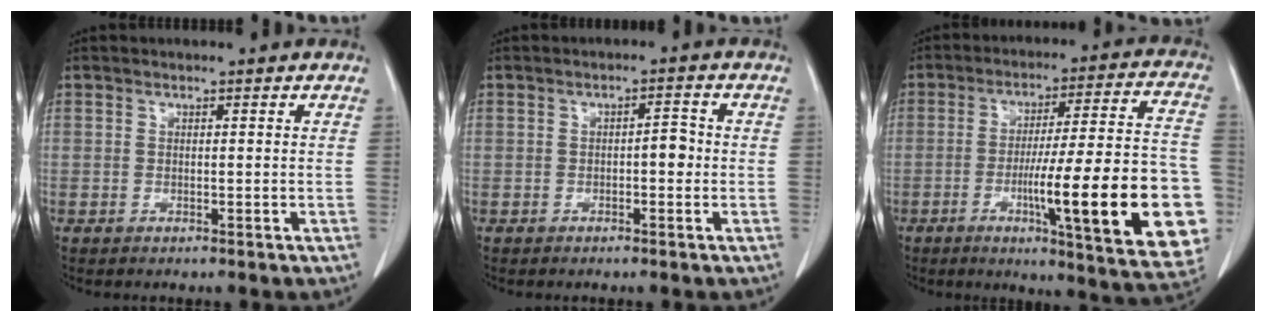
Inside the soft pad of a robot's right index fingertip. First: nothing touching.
{"total": 2.3, "force": [-0.4, 0.9, 2.0], "torque": [-0.023, 0.007, -0.007]}
{"total": 23.9, "force": [-6.3, 2.6, 22.9], "torque": [-0.247, 0.007, -0.078]}